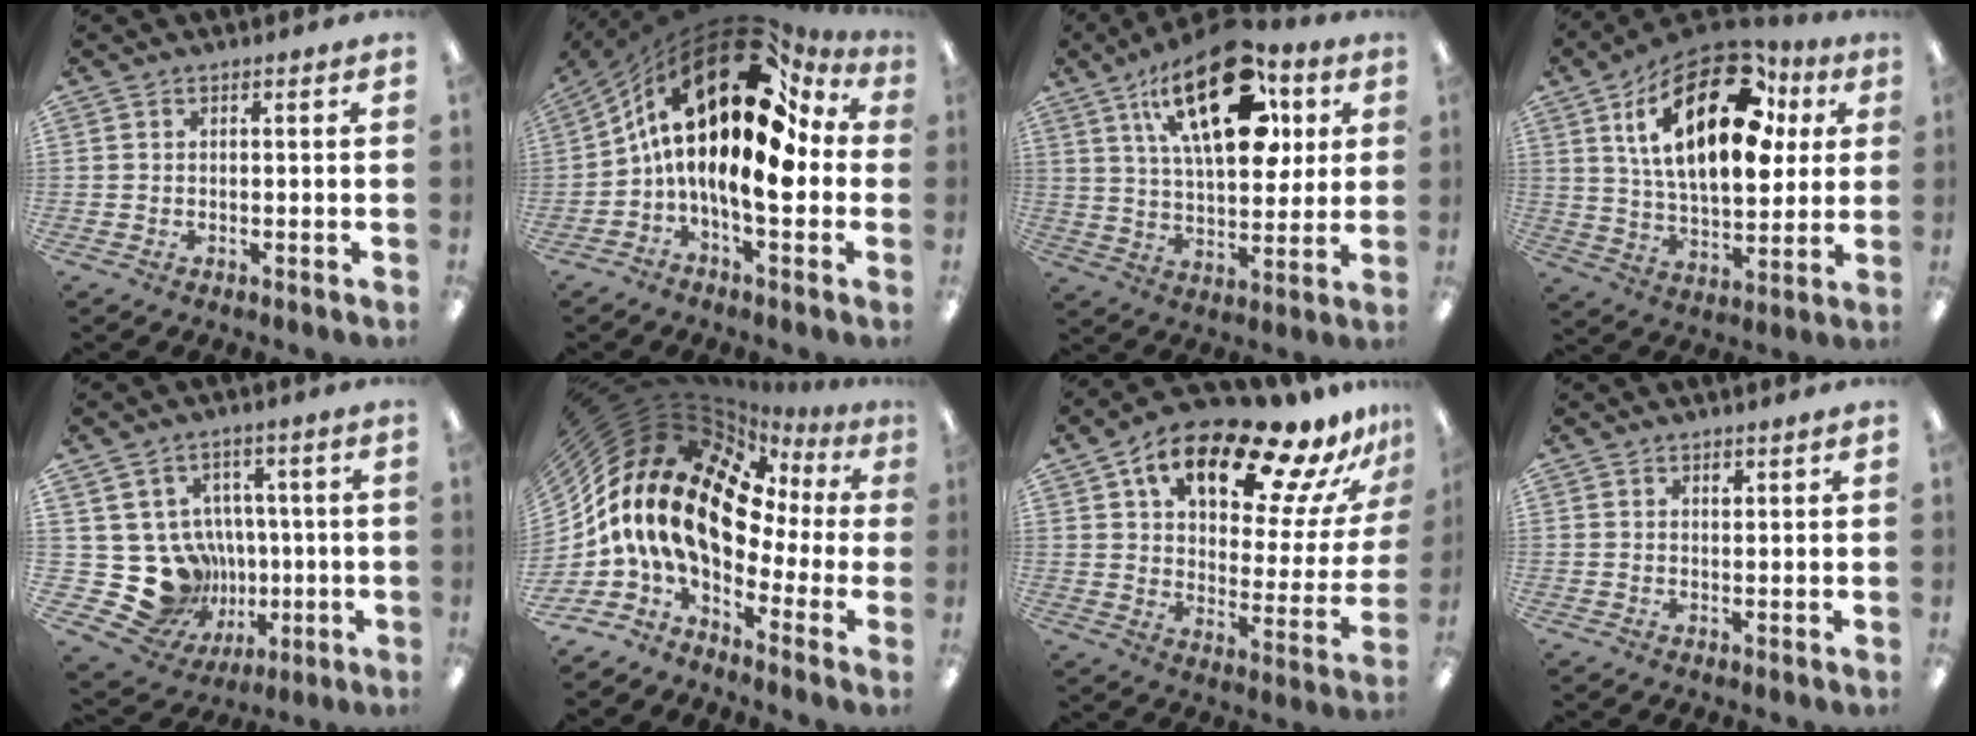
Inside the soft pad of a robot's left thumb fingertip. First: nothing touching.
{"total": 25.3, "force": [6.0, 10.0, 22.5], "torque": [-0.393, -0.046, 0.095]}
{"total": 24.5, "force": [11.1, 12.1, 18.2], "torque": [-0.279, -0.034, 0.180]}
{"total": 25.3, "force": [10.4, 12.1, 19.7], "torque": [-0.334, -0.031, 0.169]}
{"total": 17.3, "force": [-1.7, 16.1, 6.2], "torque": [-0.138, -0.009, 0.015]}
{"total": 20.0, "force": [2.2, 12.0, 15.8], "torque": [-0.341, -0.031, 0.041]}
{"total": 21.7, "force": [14.1, 8.4, 14.2], "torque": [-0.215, -0.089, 0.229]}
{"total": 1.1, "force": [0.9, 0.4, 0.6], "torque": [-0.006, -0.003, 0.014]}